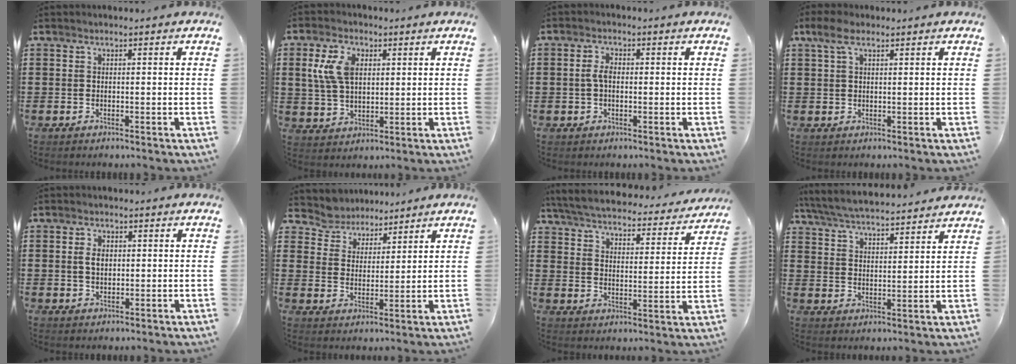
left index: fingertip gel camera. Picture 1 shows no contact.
{"total": 7.1, "force": [2.3, 4.3, 5.2], "torque": [-0.129, 0.008, 0.038]}
{"total": 2.7, "force": [0.0, 1.3, 2.4], "torque": [-0.057, 0.002, -0.003]}
{"total": 3.8, "force": [1.8, 1.6, 2.9], "torque": [-0.062, 0.007, 0.032]}
{"total": 2.5, "force": [0.3, 1.6, 2.0], "torque": [-0.042, 0.007, 0.005]}
{"total": 5.0, "force": [4.7, 1.8, -0.6], "torque": [-0.019, -0.022, 0.085]}
{"total": 4.9, "force": [4.8, 0.2, 1.0], "torque": [-0.046, -0.035, 0.079]}
{"total": 5.6, "force": [5.4, 0.1, 1.3], "torque": [-0.050, -0.031, 0.093]}